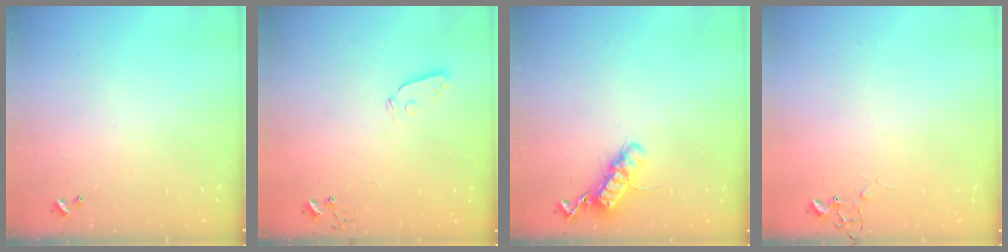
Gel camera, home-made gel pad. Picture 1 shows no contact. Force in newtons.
{"total": 3.6, "press": 3.6, "slide": 0.5}
{"total": 12.8, "press": 12.8, "slide": 0.8}
{"total": 5.4, "press": 5.3, "slide": 0.8}